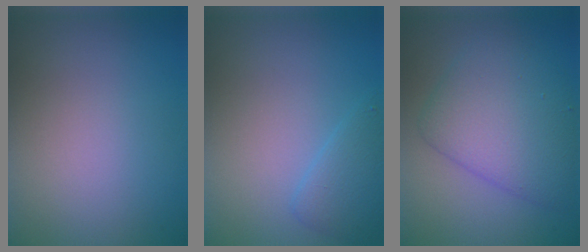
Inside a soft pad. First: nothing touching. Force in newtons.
{"total": 2.1, "press": 2.0, "slide": 0.2}
{"total": 6.2, "press": 6.2, "slide": 0.1}